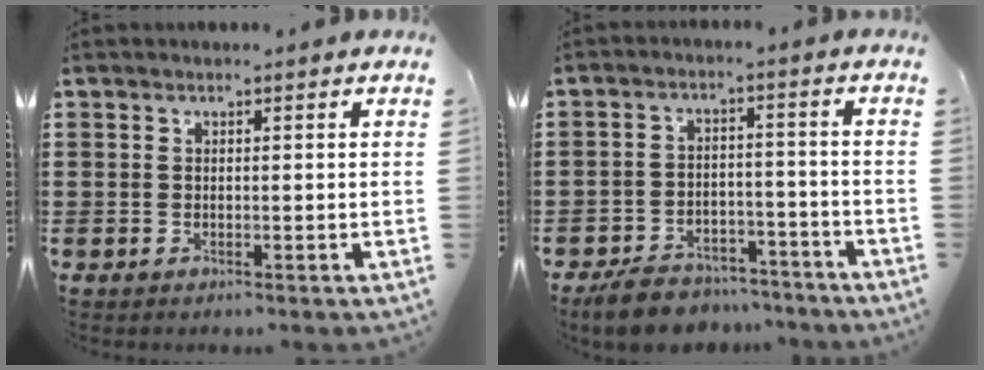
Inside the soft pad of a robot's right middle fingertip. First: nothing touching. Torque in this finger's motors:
{"motor_torque": [0.34, -0.18, 0.21, 0.09]}